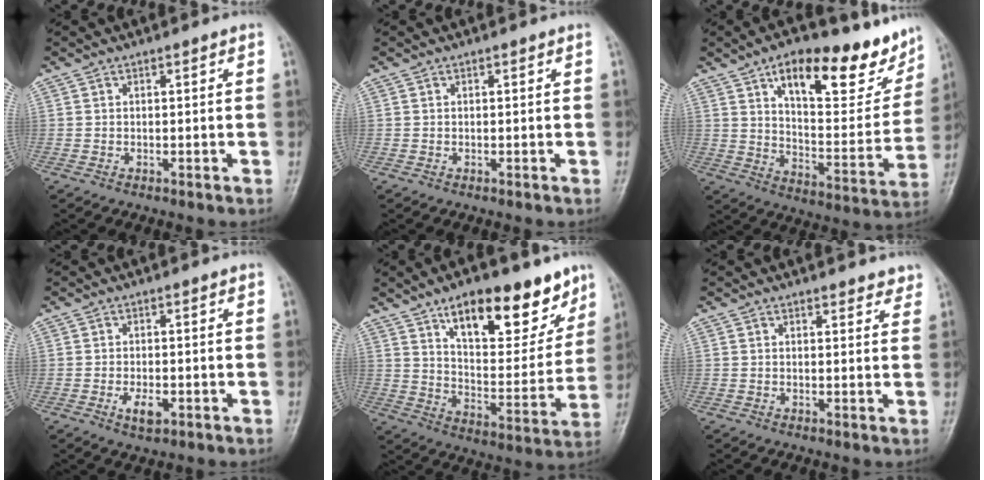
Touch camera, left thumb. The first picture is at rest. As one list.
[{"total": 0.0}, {"total": 21.9, "force": [13.7, 8.8, 14.6], "torque": [-0.150, -0.048, 0.209]}, {"total": 3.5, "force": [-1.2, 1.7, 2.8], "torque": [-0.048, -0.001, -0.019]}, {"total": 20.1, "force": [12.6, 8.5, 13.2], "torque": [-0.141, -0.060, 0.201]}, {"total": 3.0, "force": [2.6, 1.2, 0.9], "torque": [0.015, -0.011, 0.023]}]